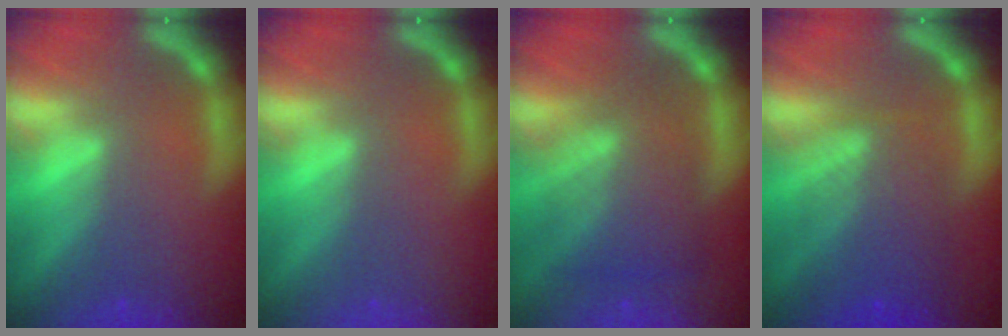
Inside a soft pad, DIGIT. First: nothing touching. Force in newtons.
{"total": 0.0}
{"total": 7.6}
{"total": 6.6}